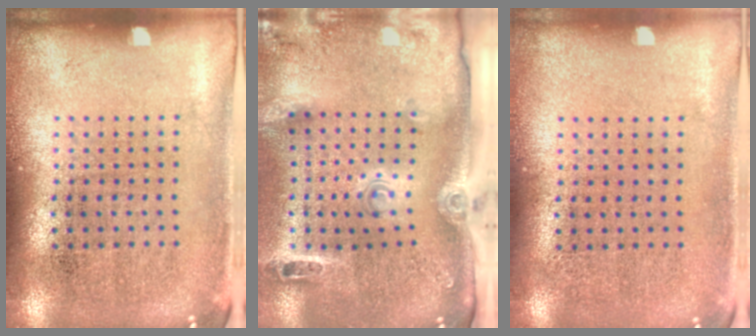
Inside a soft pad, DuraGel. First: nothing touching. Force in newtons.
{"total": 3.2, "press": 2.1, "slide": 2.4}
{"total": 0.0}